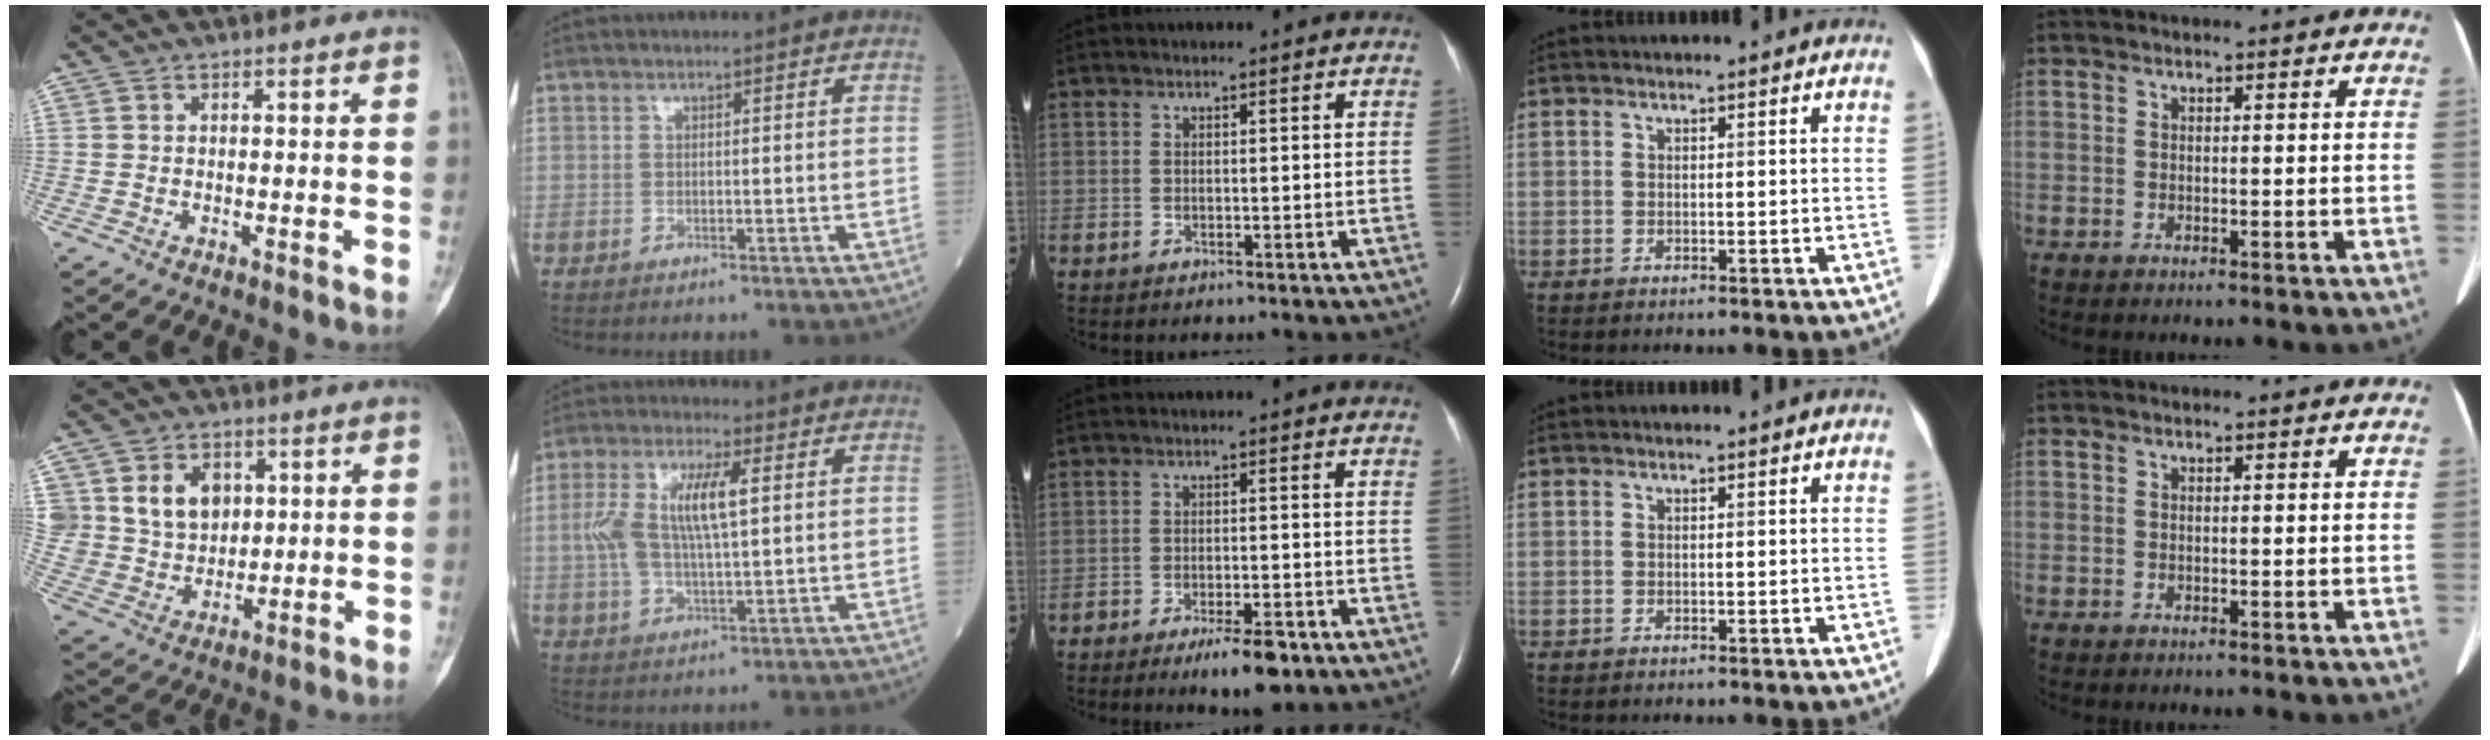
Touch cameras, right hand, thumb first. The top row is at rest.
{"thumb": {"total": 11.3, "force": [3.8, 9.0, 5.7], "torque": [-0.064, -0.019, 0.081]}, "index": {"total": 9.7, "force": [1.7, 2.8, 9.2], "torque": [-0.199, 0.016, 0.035]}, "middle": {"total": 5.7, "force": [-3.8, 1.5, 4.0], "torque": [-0.066, -0.005, -0.056]}}